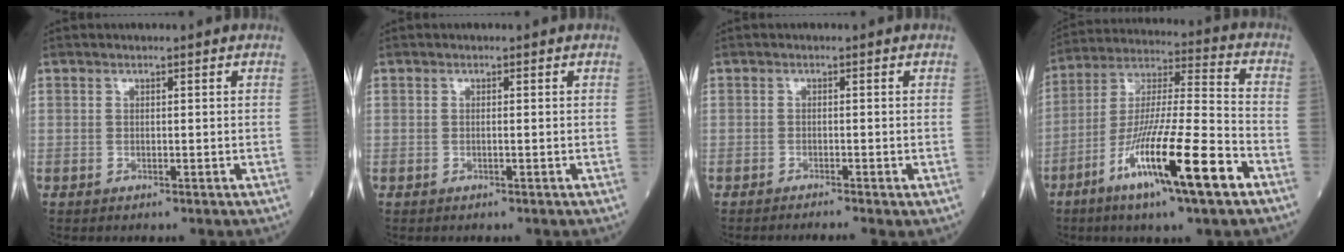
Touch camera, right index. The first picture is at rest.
{"total": 0.0}
{"total": 1.9, "force": [-1.5, -0.3, 1.0], "torque": [-0.022, -0.003, -0.027]}
{"total": 18.0, "force": [-8.9, 0.8, 15.6], "torque": [-0.303, -0.030, -0.159]}